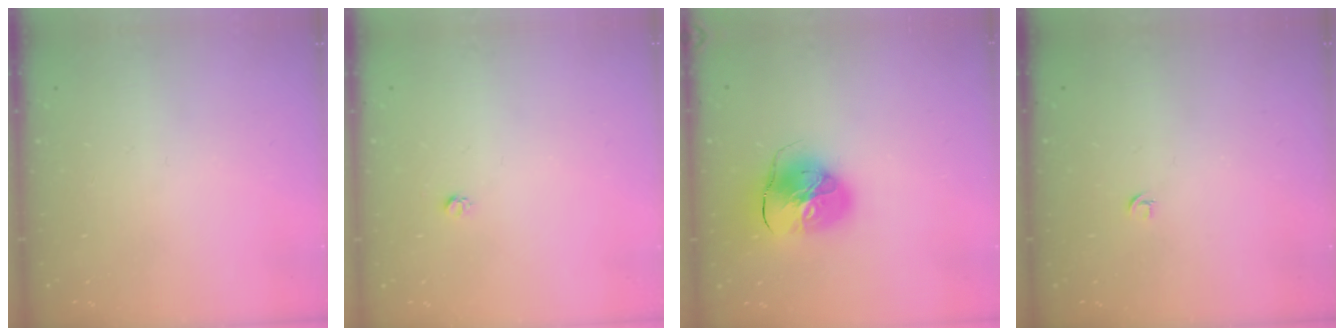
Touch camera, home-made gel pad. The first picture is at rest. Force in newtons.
{"total": 3.1, "press": 3.1, "slide": 0.3}
{"total": 11.2, "press": 11.1, "slide": 1.5}
{"total": 2.7, "press": 2.6, "slide": 0.6}